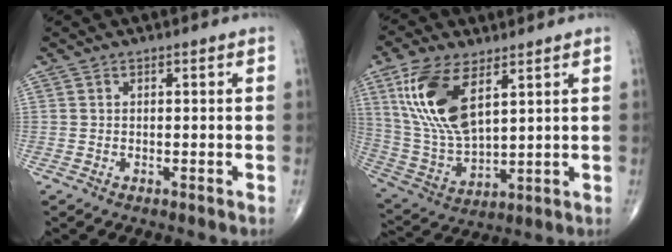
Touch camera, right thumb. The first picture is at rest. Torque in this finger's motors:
{"motor_torque": [-1.06, 1.72, 1.46, 0.64, 0.24]}